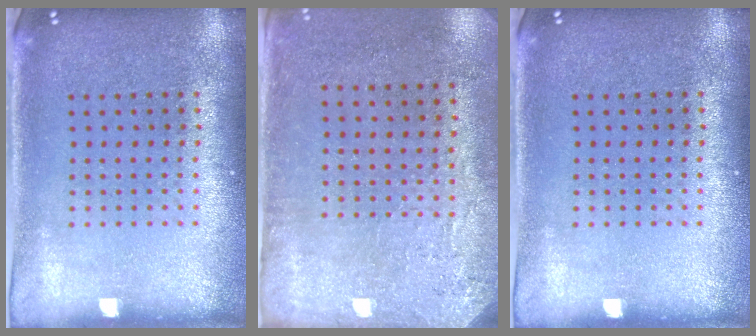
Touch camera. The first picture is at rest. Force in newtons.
{"total": 2.8, "press": 2.3, "slide": 1.6}
{"total": 0.0}